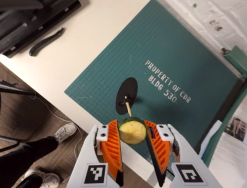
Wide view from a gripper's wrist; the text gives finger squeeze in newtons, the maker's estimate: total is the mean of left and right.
{"total": 9.6, "left": 9.2, "right": 10.0}